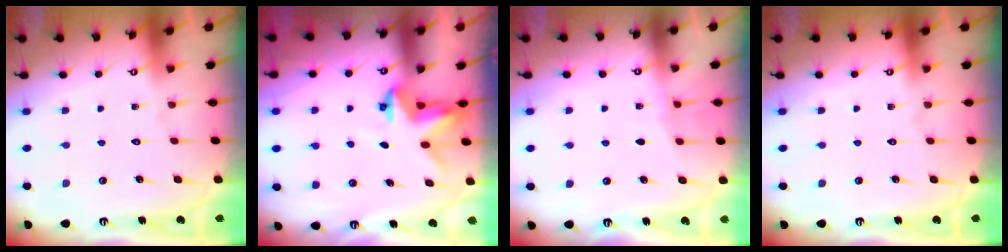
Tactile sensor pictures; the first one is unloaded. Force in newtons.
{"total": 3.4, "press": 3.4, "slide": 0.2}
{"total": 4.2, "press": 4.2, "slide": 0.6}
{"total": 0.0}